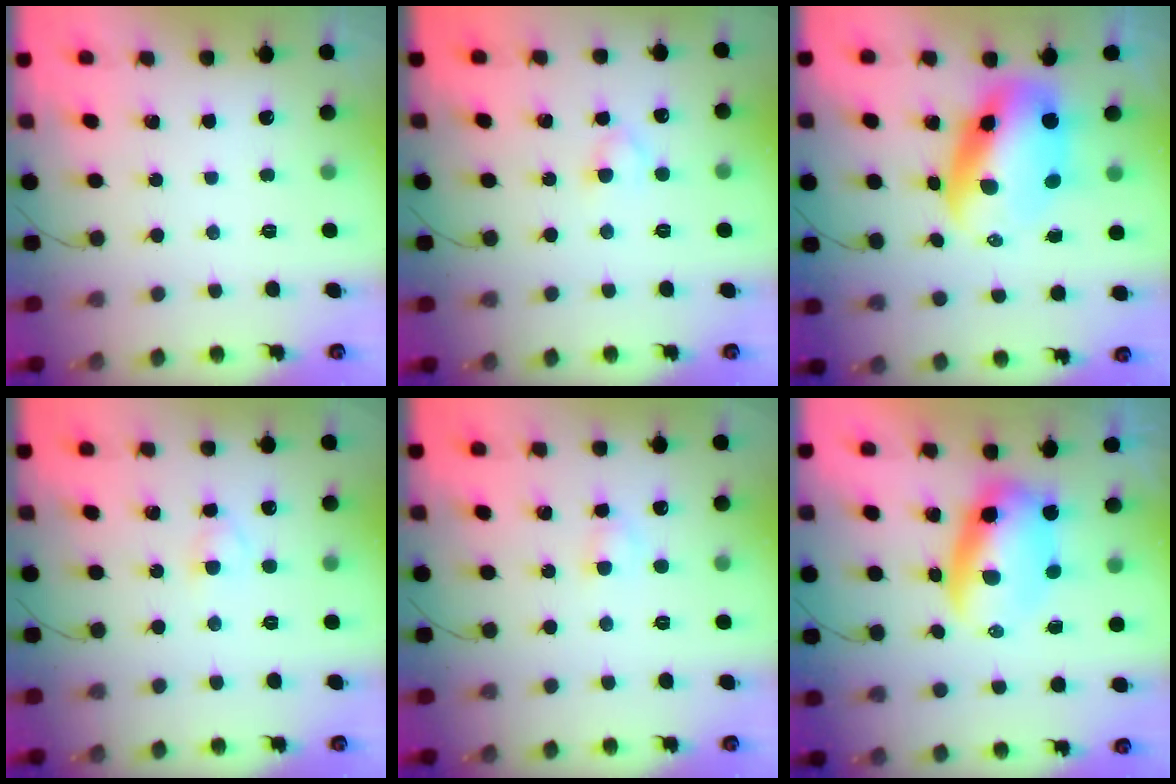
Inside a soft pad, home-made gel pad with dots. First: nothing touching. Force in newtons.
{"total": 2.4, "press": 2.1, "slide": 1.1}
{"total": 11.8, "press": 11.4, "slide": 3.1}
{"total": 2.9, "press": 2.7, "slide": 1.1}
{"total": 2.7, "press": 2.5, "slide": 1.1}
{"total": 7.9, "press": 7.6, "slide": 2.4}